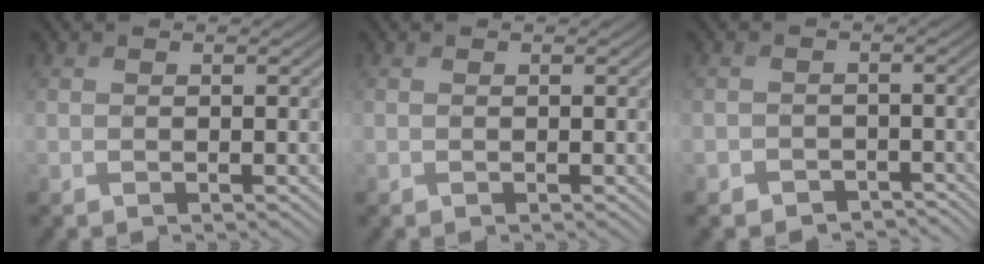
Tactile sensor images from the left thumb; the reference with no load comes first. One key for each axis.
{"total": 0.0}
{"total": 3.0, "fx": -2.1, "fy": 2.1, "fz": 0.4, "tx": 0.000, "ty": -0.003, "tz": -0.036}